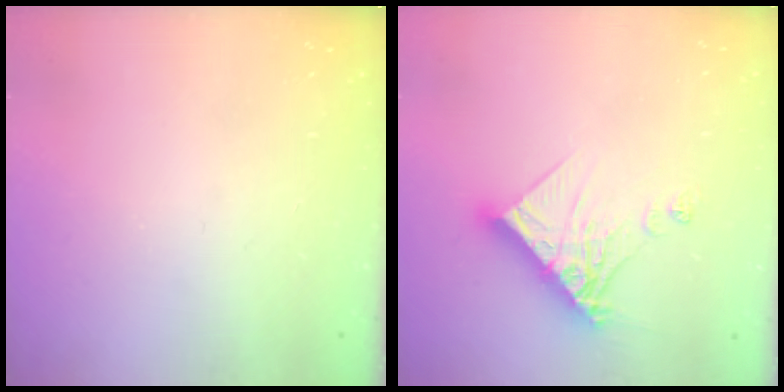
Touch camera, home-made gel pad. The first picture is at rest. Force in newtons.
{"total": 12.7, "press": 12.7, "slide": 1.2}